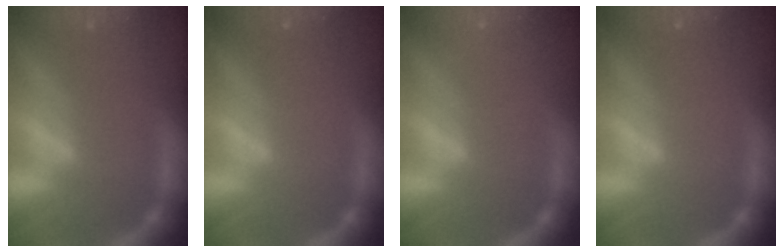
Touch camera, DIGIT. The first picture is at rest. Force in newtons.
{"total": 0.0}
{"total": 0.9}
{"total": 0.0}